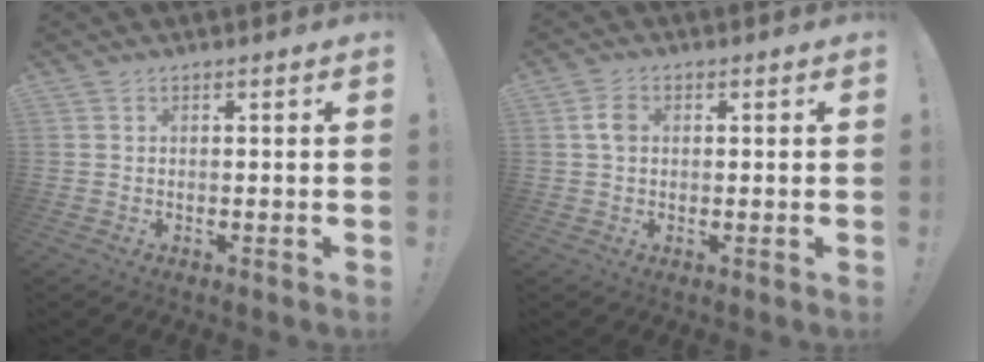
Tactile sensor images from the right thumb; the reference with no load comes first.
{"total": 3.7, "force": [0.4, 2.5, 2.6], "torque": [-0.043, 0.006, 0.006]}